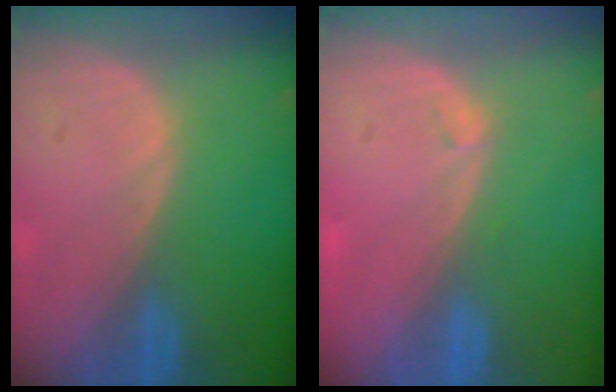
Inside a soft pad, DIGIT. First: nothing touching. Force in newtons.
{"total": 0.6, "press": 0.6, "slide": 0.2}